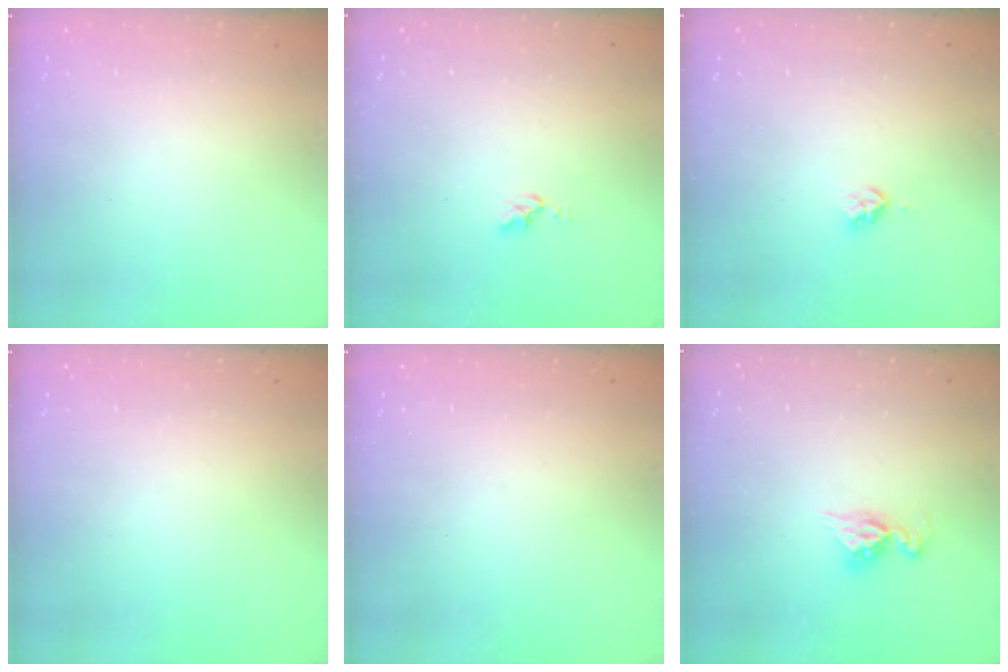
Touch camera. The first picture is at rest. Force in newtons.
{"total": 2.4, "press": 2.4, "slide": 0.4}
{"total": 3.4, "press": 3.4, "slide": 0.5}
{"total": 0.0}
{"total": 0.0}
{"total": 7.2, "press": 7.2, "slide": 0.7}